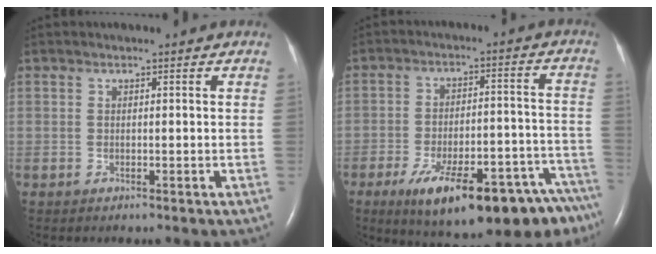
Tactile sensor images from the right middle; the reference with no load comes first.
{"total": 23.2, "force": [-16.2, 5.6, 15.6], "torque": [-0.154, 0.017, -0.223]}